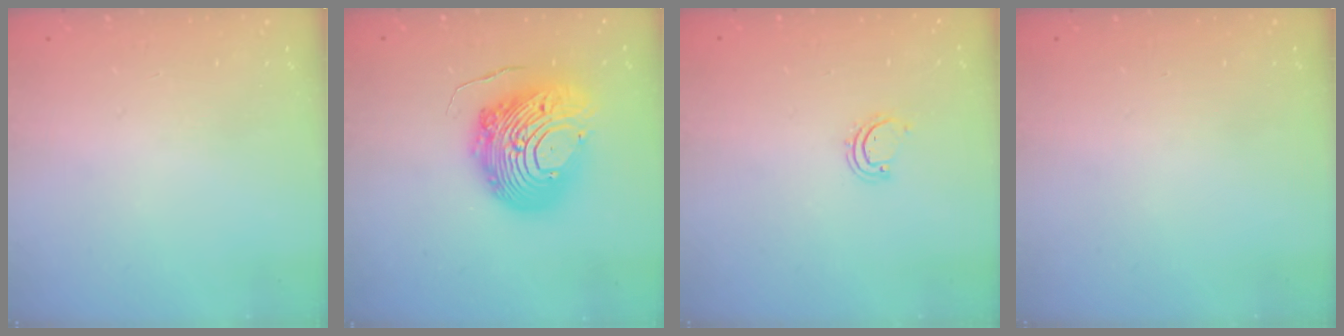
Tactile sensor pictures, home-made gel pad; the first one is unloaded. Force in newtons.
{"total": 16.1, "press": 16.0, "slide": 1.8}
{"total": 2.5, "press": 2.5, "slide": 0.3}
{"total": 0.0}